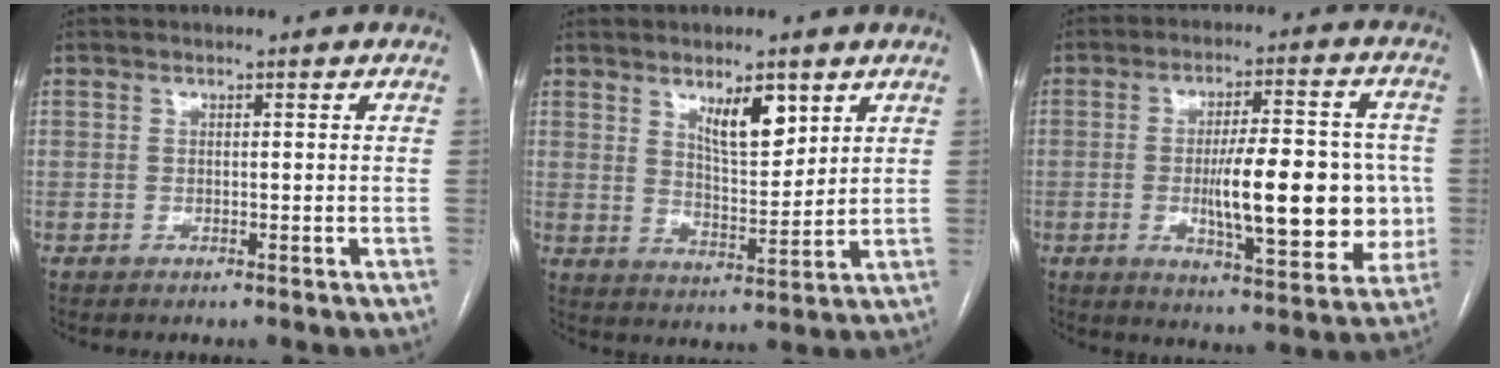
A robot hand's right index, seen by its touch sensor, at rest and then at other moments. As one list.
[{"total": 7.3, "force": [4.2, 2.2, 5.5], "torque": [-0.097, -0.007, 0.076]}, {"total": 16.5, "force": [-1.4, 4.6, 15.8], "torque": [-0.229, 0.008, -0.014]}]